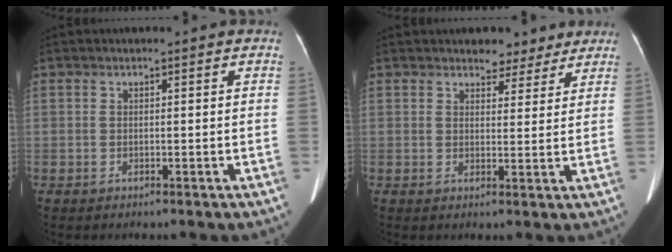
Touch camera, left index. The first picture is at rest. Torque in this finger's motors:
{"motor_torque": [0.96, -1.17, 0.14, 0.02]}